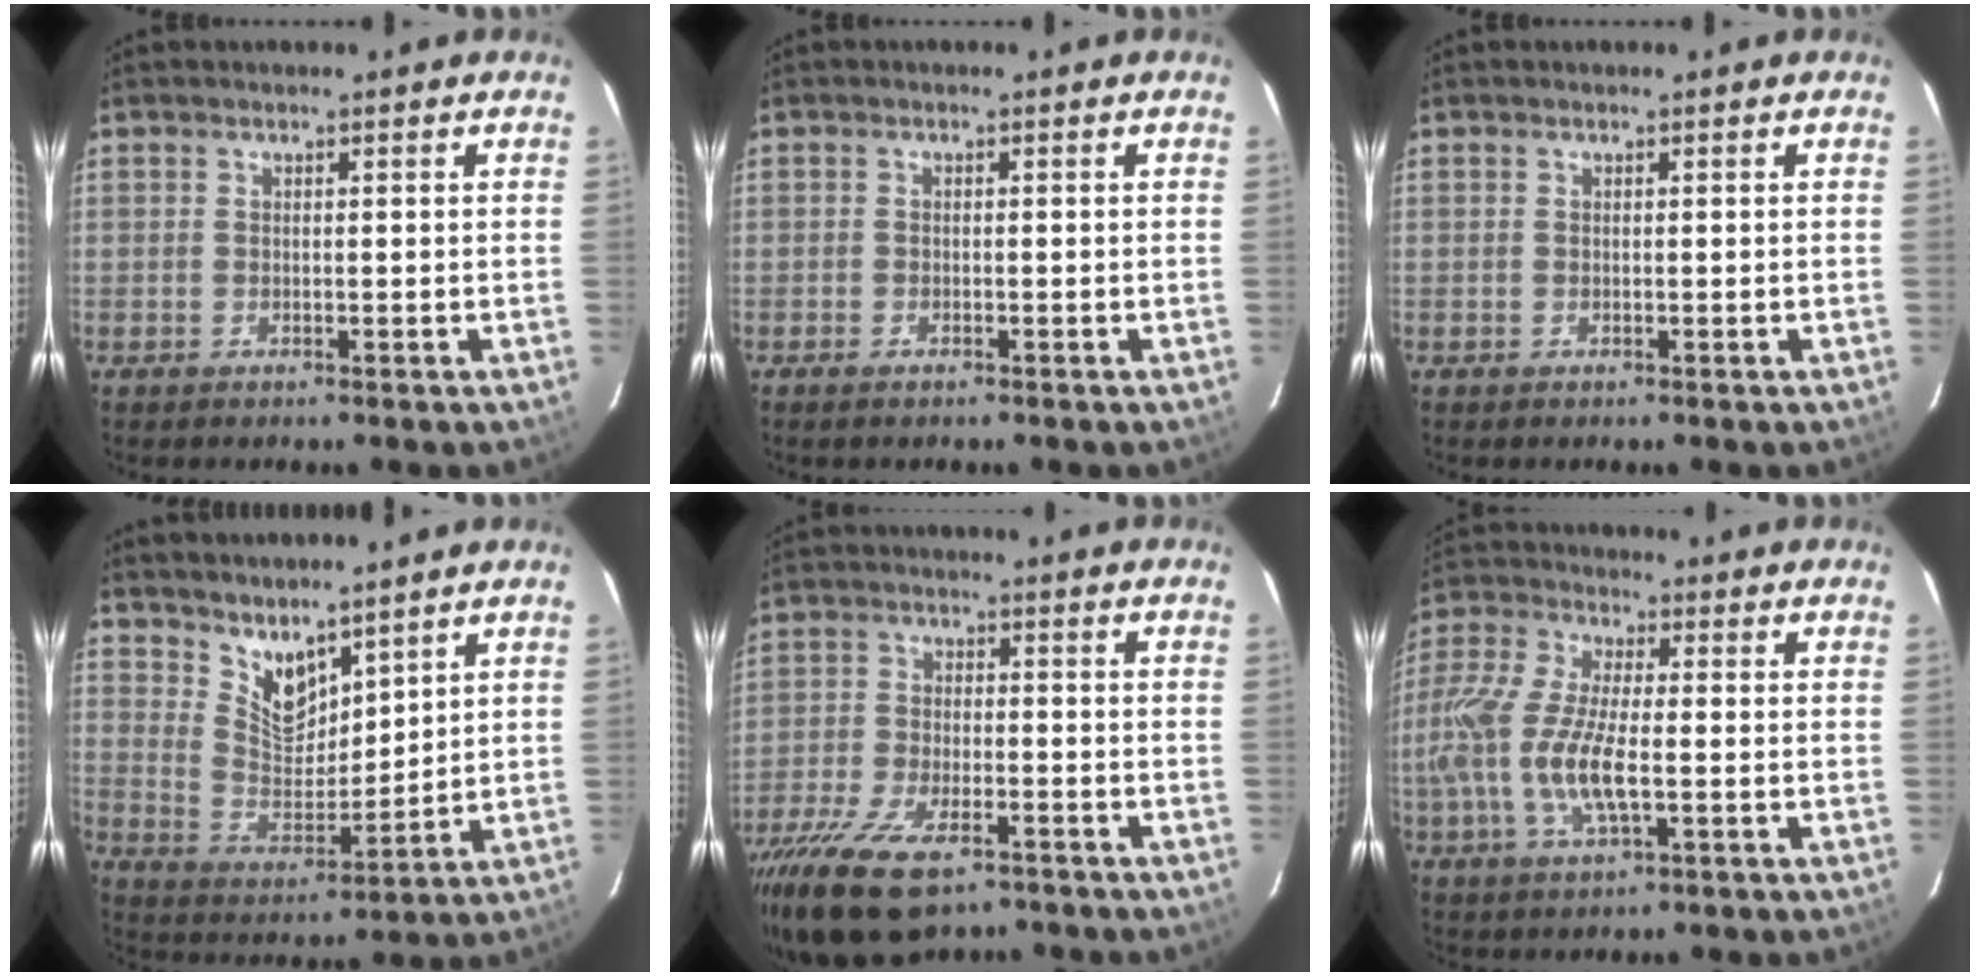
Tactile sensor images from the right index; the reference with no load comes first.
{"total": 1.1, "force": [-0.9, 0.4, 0.5], "torque": [-0.013, -0.002, -0.019]}
{"total": 0.0}
{"total": 8.1, "force": [6.5, 3.5, 3.4], "torque": [-0.052, -0.005, 0.131]}
{"total": 16.2, "force": [-11.0, 6.7, 9.9], "torque": [-0.221, -0.040, -0.196]}
{"total": 14.9, "force": [-2.7, 5.3, 13.6], "torque": [-0.291, -0.005, -0.059]}